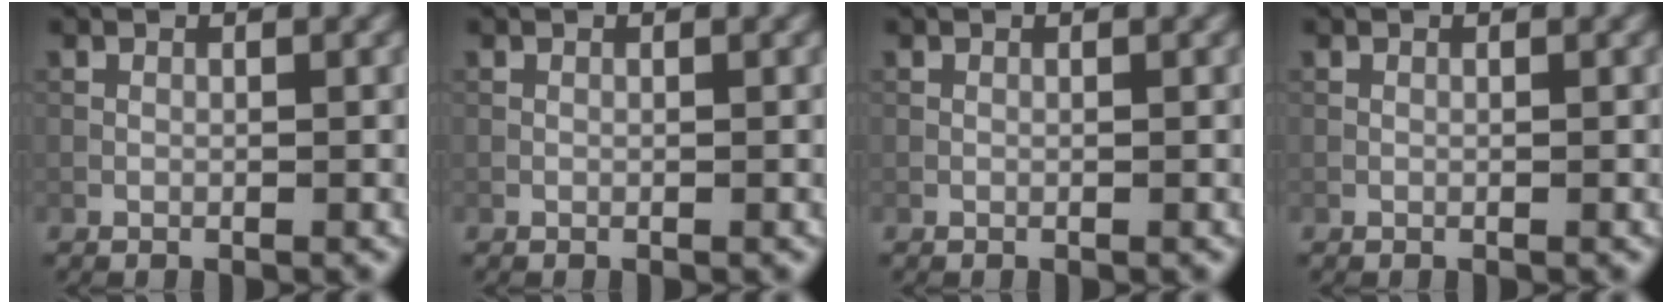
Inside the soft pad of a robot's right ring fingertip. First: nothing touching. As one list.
[{"total": 0.0}, {"total": 0.0}, {"total": 0.0}]